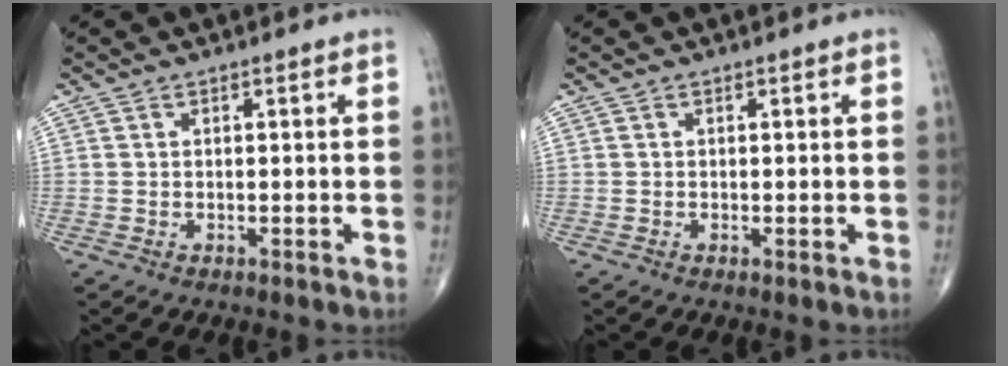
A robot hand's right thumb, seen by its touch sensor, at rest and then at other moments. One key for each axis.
{"total": 0.0}